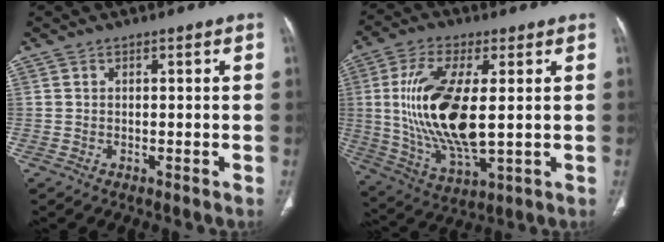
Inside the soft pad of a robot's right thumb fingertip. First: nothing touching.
{"total": 18.6, "force": [1.5, 7.5, 16.9], "torque": [-0.342, -0.017, 0.038]}